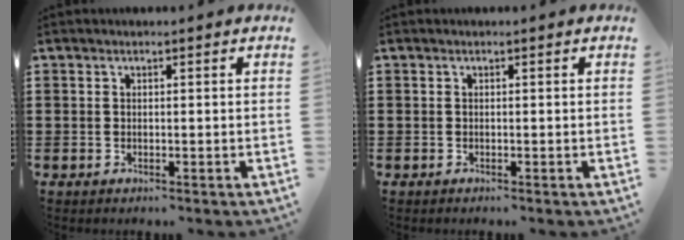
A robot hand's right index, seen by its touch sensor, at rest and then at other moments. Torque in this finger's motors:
{"motor_torque": [1.06, 1.08, -0.01, 0.01]}